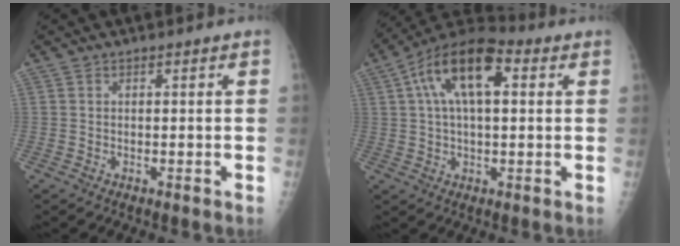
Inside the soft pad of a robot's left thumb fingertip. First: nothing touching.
{"total": 15.2, "force": [4.4, 7.4, 12.5], "torque": [-0.204, 0.024, 0.067]}